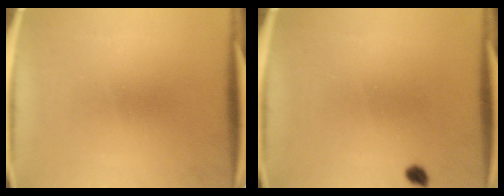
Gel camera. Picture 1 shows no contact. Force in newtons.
{"total": 1.2}